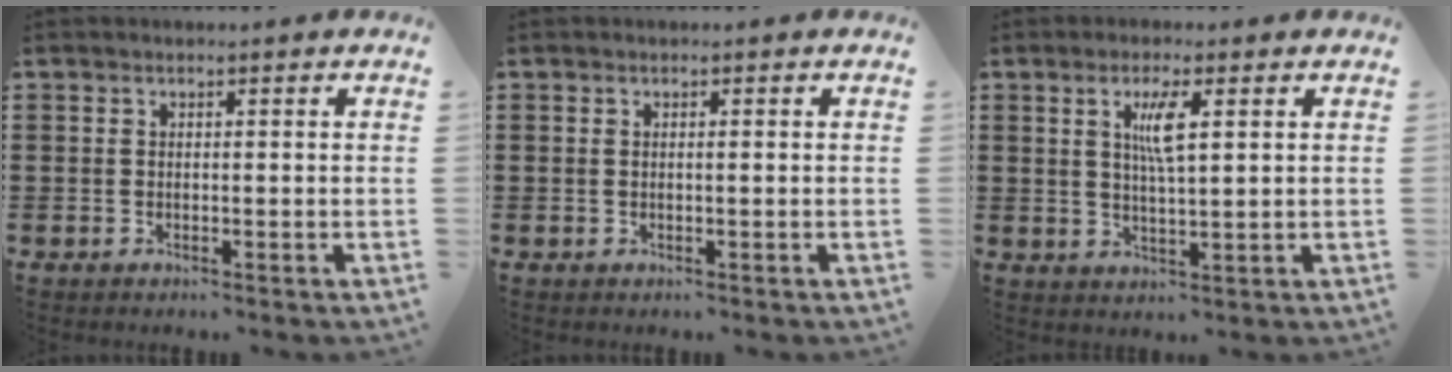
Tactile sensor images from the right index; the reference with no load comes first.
{"total": 0.6, "force": [0.0, 0.1, 0.6], "torque": [-0.011, -0.002, 0.001]}
{"total": 4.4, "force": [1.5, 0.9, 4.1], "torque": [-0.085, 0.006, 0.022]}